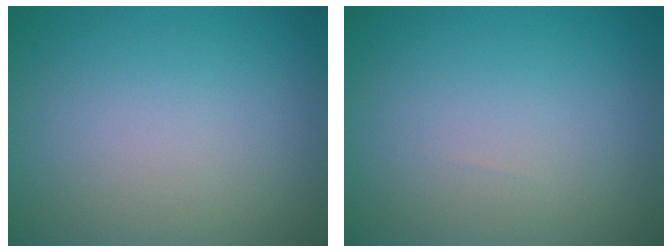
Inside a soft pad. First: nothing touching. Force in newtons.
{"total": 0.0}